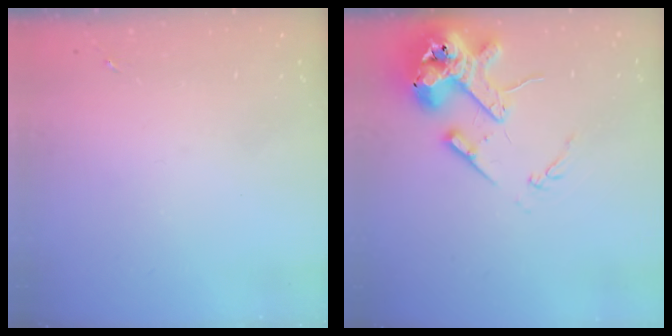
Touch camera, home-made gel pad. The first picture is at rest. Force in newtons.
{"total": 16.3, "press": 16.0, "slide": 2.6}